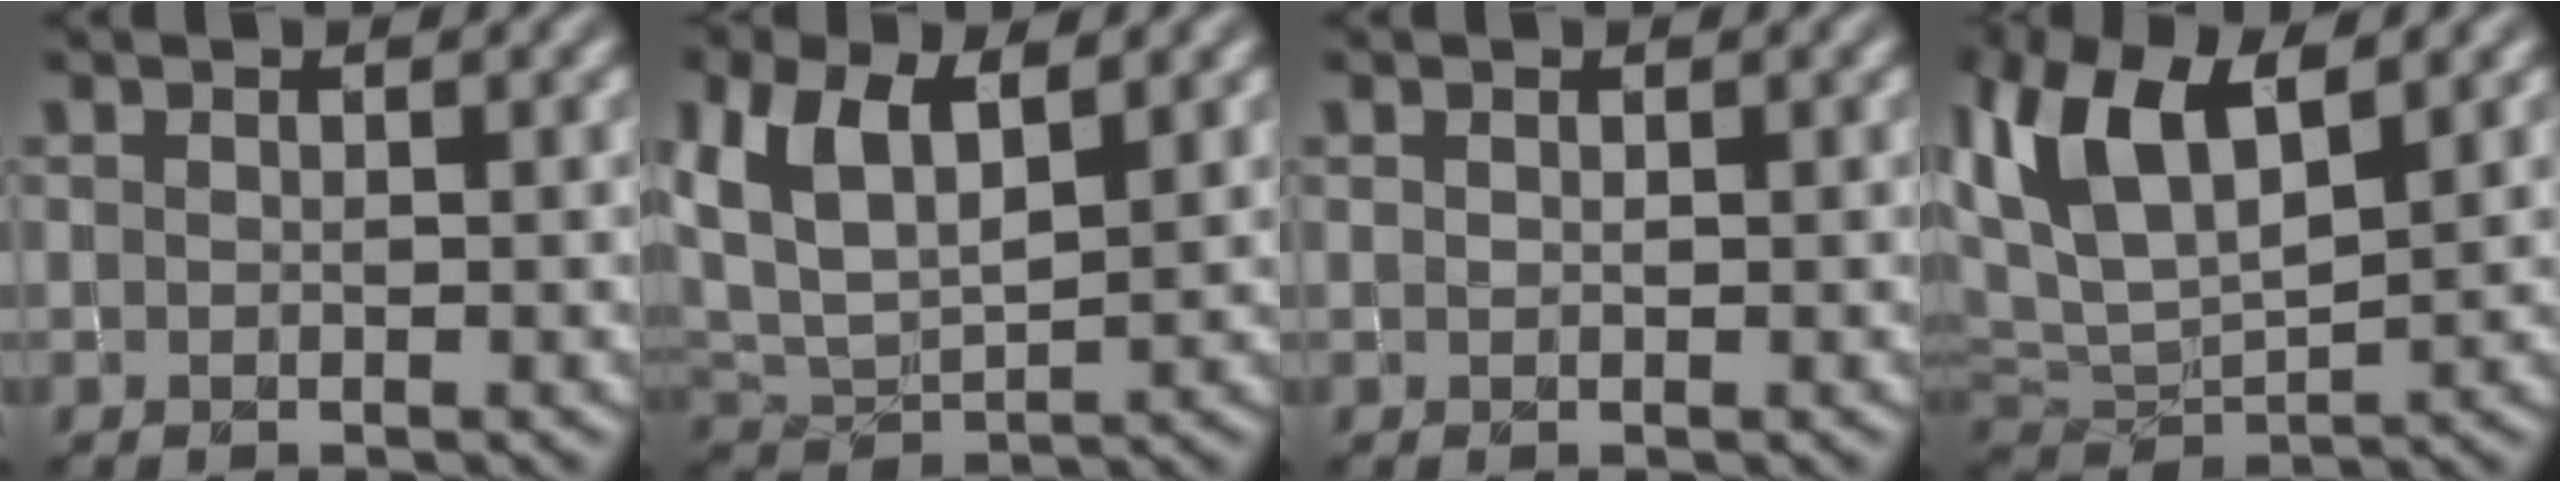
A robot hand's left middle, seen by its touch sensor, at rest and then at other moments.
{"total": 7.0, "force": [2.9, 3.5, 5.3], "torque": [-0.129, 0.007, 0.053]}
{"total": 0.0}
{"total": 8.2, "force": [3.4, 3.9, 6.3], "torque": [-0.143, 0.012, 0.058]}